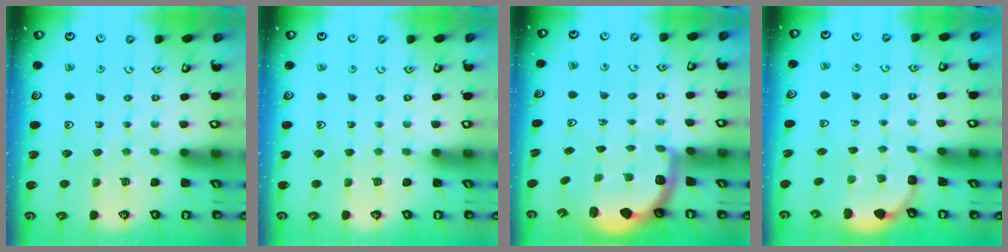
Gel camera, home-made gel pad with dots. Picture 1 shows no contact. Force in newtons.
{"total": 0.0}
{"total": 2.3, "press": 2.0, "slide": 1.2}
{"total": 1.6, "press": 1.2, "slide": 1.0}